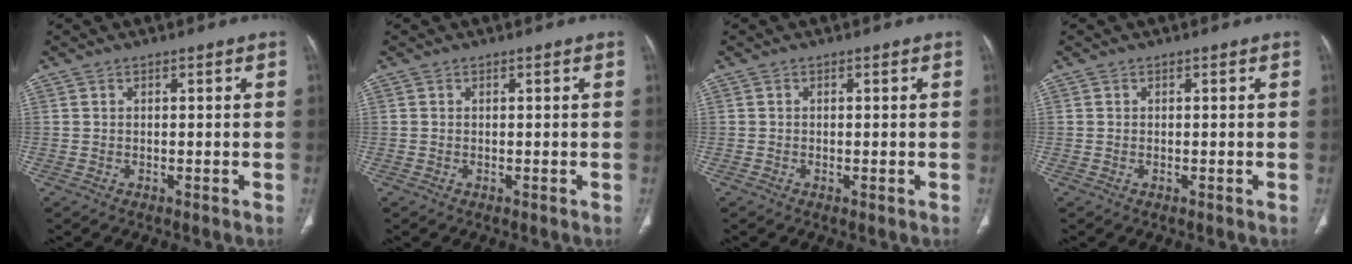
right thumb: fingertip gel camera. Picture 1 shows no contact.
{"total": 0.0}
{"total": 0.6, "force": [-0.2, 0.2, 0.5], "torque": [-0.009, -0.003, -0.004]}
{"total": 0.0}